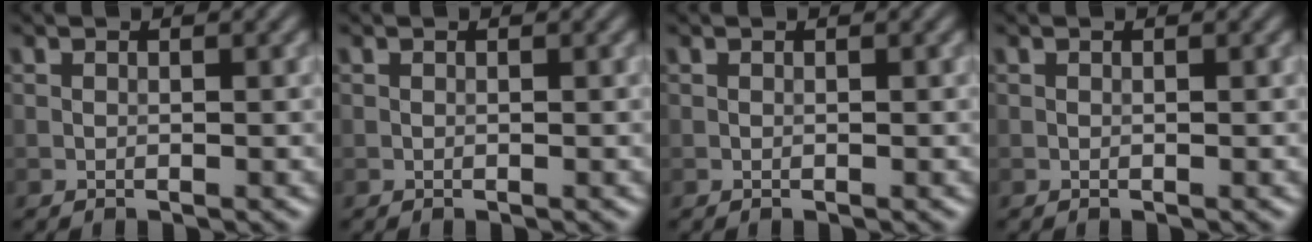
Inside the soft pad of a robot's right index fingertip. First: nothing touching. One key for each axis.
{"total": 0.0}
{"total": 0.0}
{"total": 0.0}